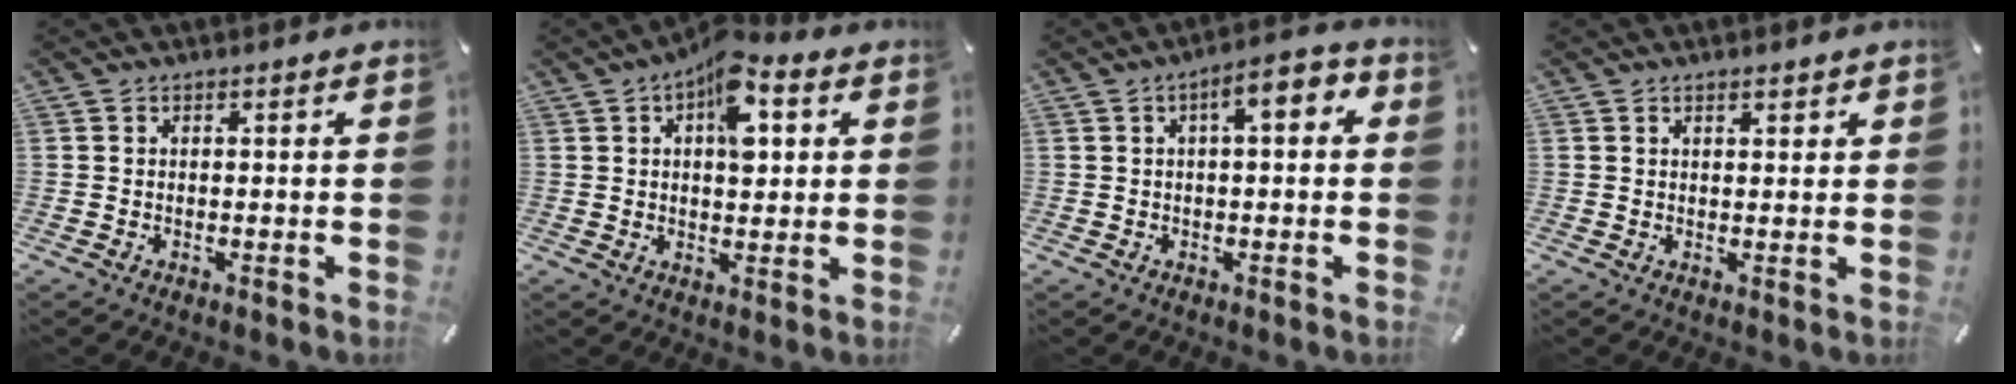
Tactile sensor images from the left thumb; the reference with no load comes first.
{"total": 10.8, "force": [3.8, 6.0, 8.1], "torque": [-0.104, -0.012, 0.062]}
{"total": 6.4, "force": [1.6, 2.3, 5.8], "torque": [-0.090, 0.003, 0.020]}
{"total": 1.5, "force": [1.0, 0.7, 0.8], "torque": [-0.018, 0.002, 0.017]}